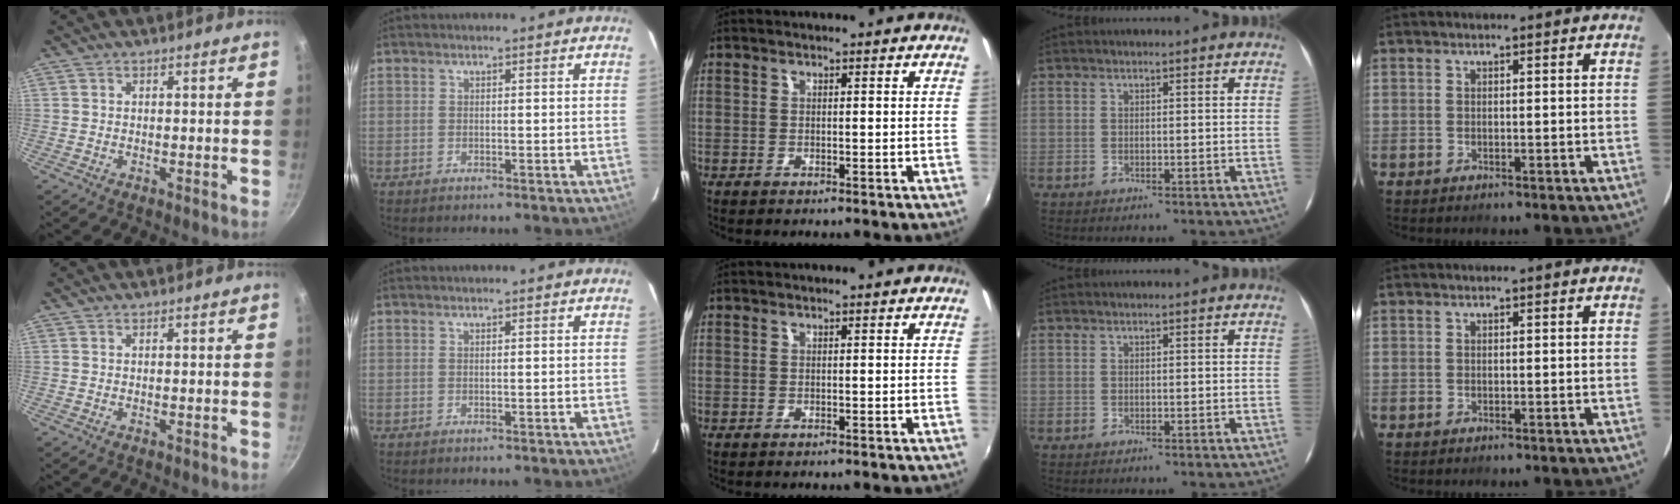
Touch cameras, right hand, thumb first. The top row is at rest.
{}